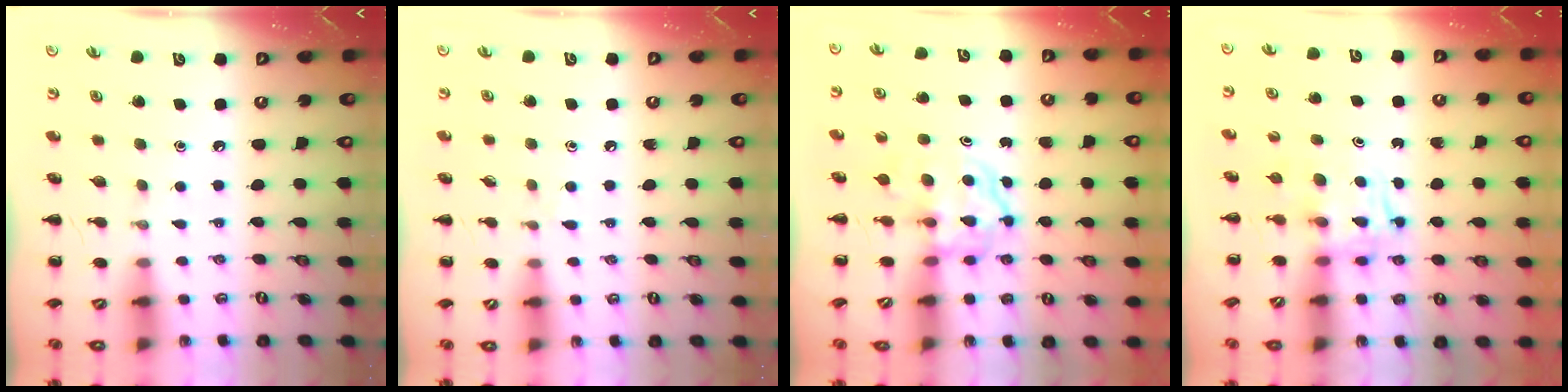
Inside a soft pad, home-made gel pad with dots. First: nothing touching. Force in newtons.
{"total": 4.4, "press": 4.1, "slide": 1.6}
{"total": 3.9, "press": 3.9, "slide": 0.5}
{"total": 3.5, "press": 3.5, "slide": 0.5}